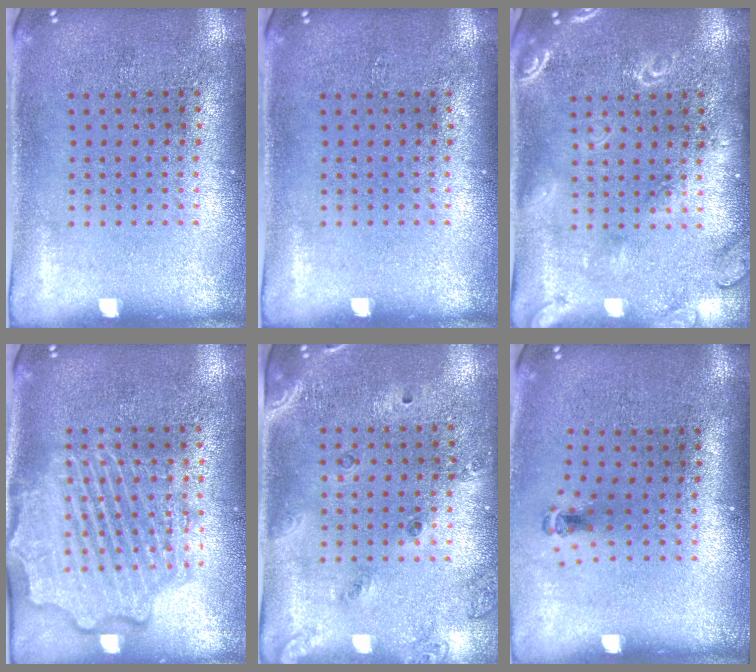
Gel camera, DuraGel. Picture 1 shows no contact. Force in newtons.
{"total": 0.0}
{"total": 2.9, "press": 2.9, "slide": 0.4}
{"total": 3.1, "press": 3.1, "slide": 0.3}
{"total": 1.5, "press": 1.3, "slide": 0.7}
{"total": 0.6, "press": 0.3, "slide": 0.5}